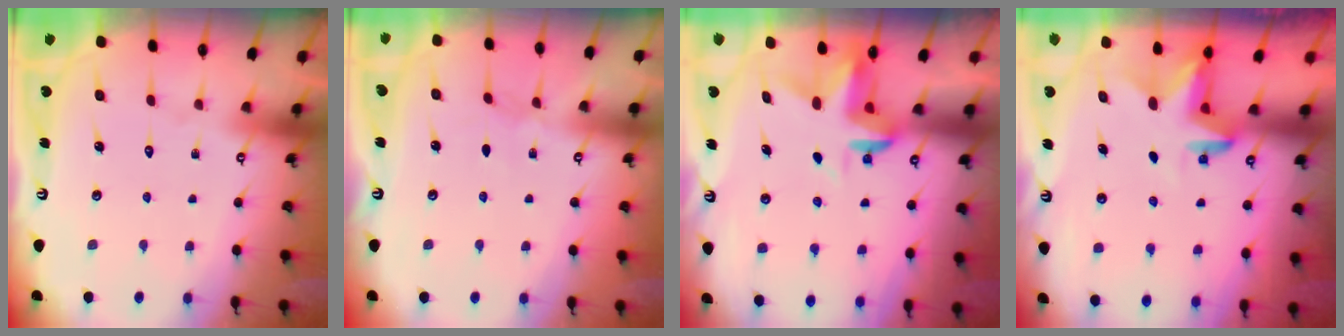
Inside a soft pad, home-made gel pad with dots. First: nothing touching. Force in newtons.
{"total": 2.8, "press": 2.8, "slide": 0.4}
{"total": 3.1, "press": 3.1, "slide": 0.4}
{"total": 3.3, "press": 3.3, "slide": 0.1}